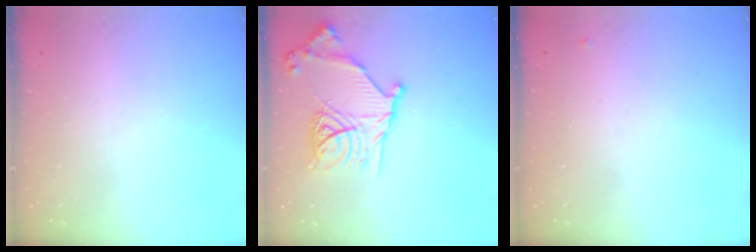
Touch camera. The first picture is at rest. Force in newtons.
{"total": 18.2, "press": 18.2, "slide": 1.1}
{"total": 3.8, "press": 3.7, "slide": 0.6}